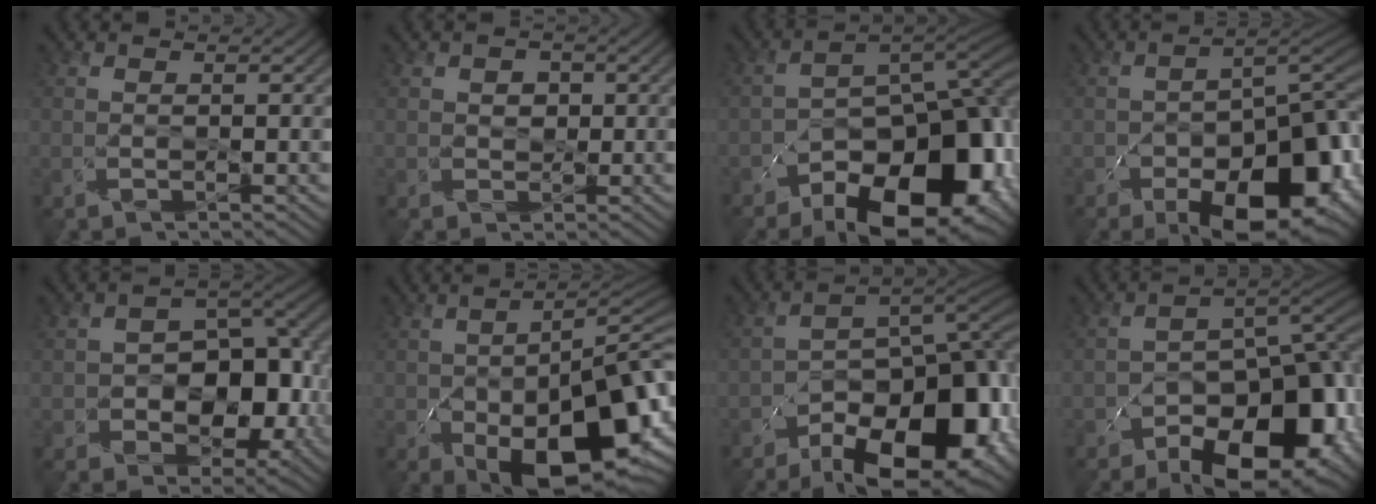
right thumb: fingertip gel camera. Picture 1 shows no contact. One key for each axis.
{"total": 2.1, "fx": 0.5, "fy": 2.0, "fz": 0.4, "tx": 0.009, "ty": -0.001, "tz": 0.011}
{"total": 17.8, "fx": -10.2, "fy": 9.0, "fz": 11.4, "tx": -0.141, "ty": -0.023, "tz": -0.145}
{"total": 17.1, "fx": -9.4, "fy": 8.2, "fz": 11.6, "tx": -0.141, "ty": -0.017, "tz": -0.131}
{"total": 10.3, "fx": -2.8, "fy": 7.2, "fz": 6.8, "tx": -0.075, "ty": -0.011, "tz": -0.030}
{"total": 15.5, "fx": -6.0, "fy": 7.6, "fz": 12.1, "tx": -0.173, "ty": -0.040, "tz": -0.075}
{"total": 17.5, "fx": -10.5, "fy": 8.3, "fz": 11.3, "tx": -0.133, "ty": -0.016, "tz": -0.149}
{"total": 16.2, "fx": -9.8, "fy": 8.5, "fz": 9.6, "tx": -0.119, "ty": -0.020, "tz": -0.133}